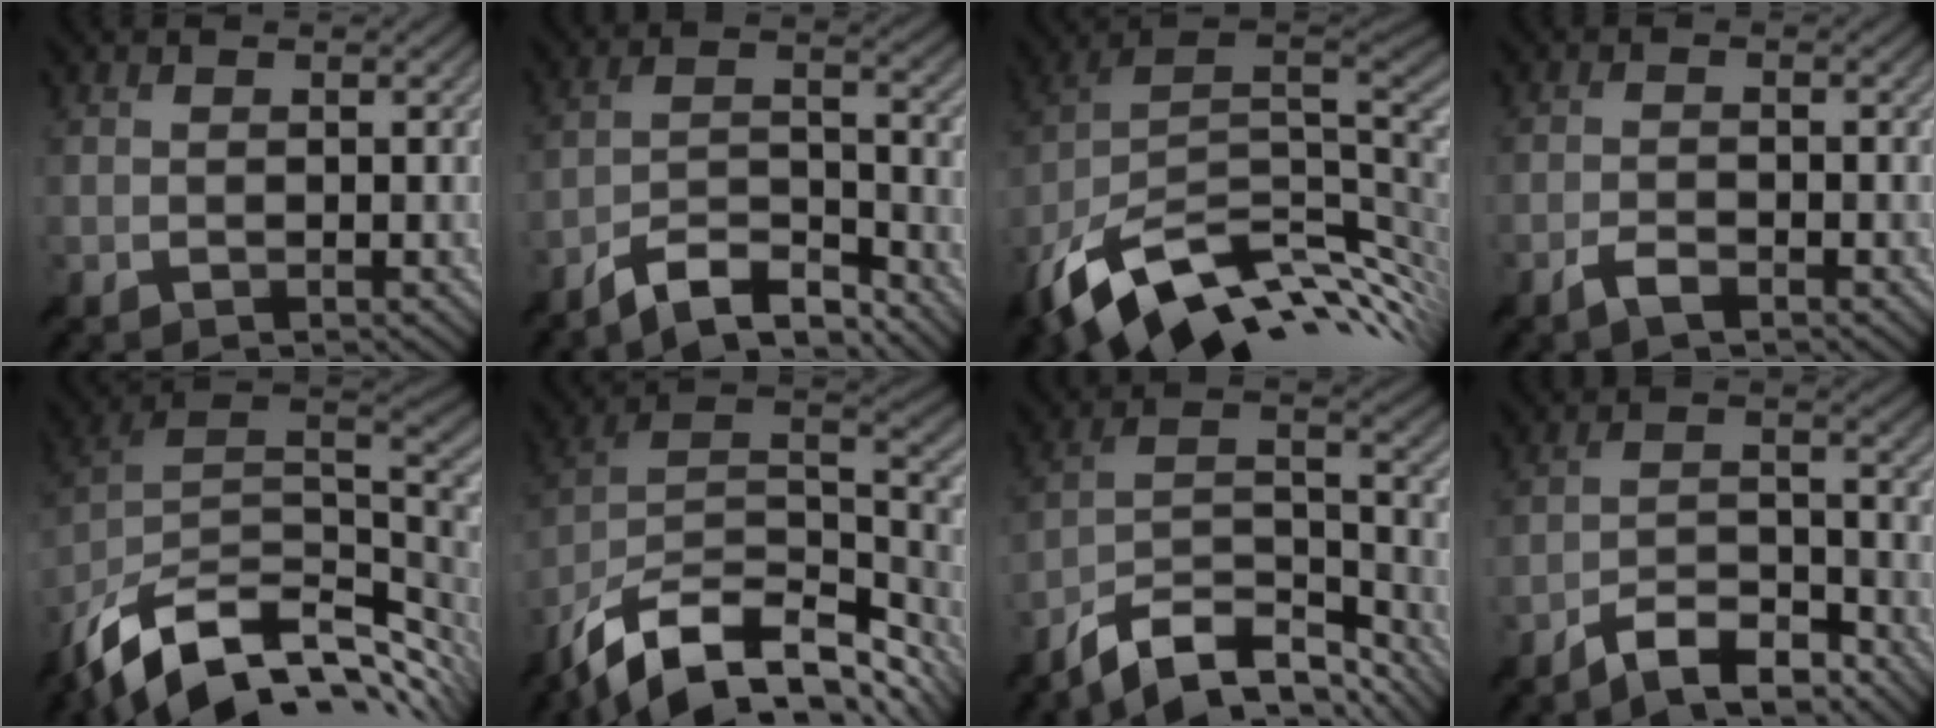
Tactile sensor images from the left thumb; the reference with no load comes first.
{"total": 9.4, "force": [-7.8, 2.2, 4.8], "torque": [-0.086, 0.010, -0.148]}
{"total": 14.7, "force": [-4.6, 8.1, 11.4], "torque": [-0.249, -0.017, -0.078]}
{"total": 2.1, "force": [-1.5, 0.4, 1.4], "torque": [-0.031, 0.003, -0.036]}
{"total": 15.1, "force": [-6.5, 7.9, 11.0], "torque": [-0.247, -0.026, -0.112]}
{"total": 16.1, "force": [-9.4, 7.5, 10.6], "torque": [-0.245, -0.022, -0.155]}
{"total": 12.6, "force": [-9.4, 4.3, 7.1], "torque": [-0.148, -0.004, -0.165]}
{"total": 7.7, "force": [-6.2, 1.9, 4.0], "torque": [-0.070, 0.008, -0.121]}